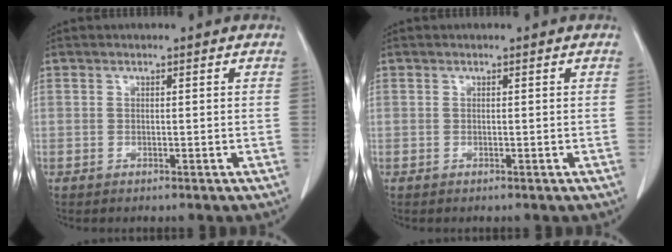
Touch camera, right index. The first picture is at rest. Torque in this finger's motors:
{"motor_torque": [-0.04, 0.02, -0.01, 0.00]}